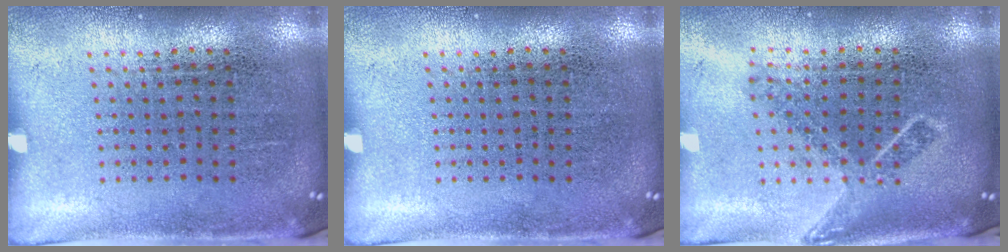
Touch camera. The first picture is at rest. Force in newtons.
{"total": 0.0}
{"total": 1.8, "press": 1.4, "slide": 1.2}